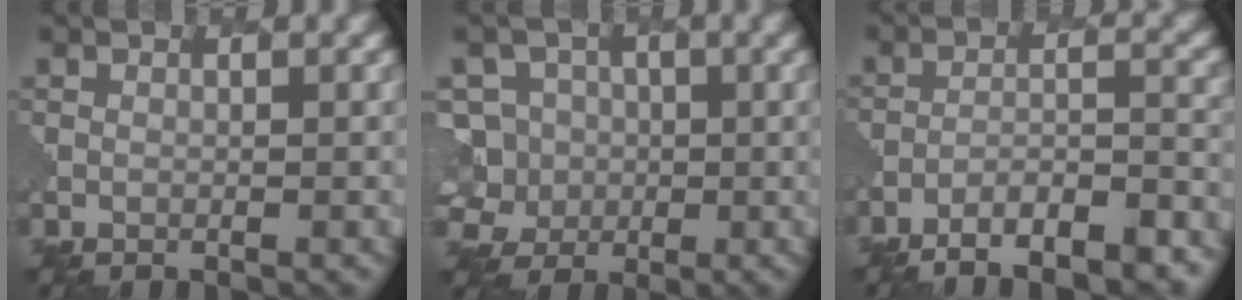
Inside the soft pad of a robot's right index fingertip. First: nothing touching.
{"total": 7.1, "force": [-0.9, 6.7, 2.1], "torque": [-0.047, 0.019, -0.049]}
{"total": 9.1, "force": [-7.6, 2.2, 4.5], "torque": [-0.066, -0.003, -0.108]}